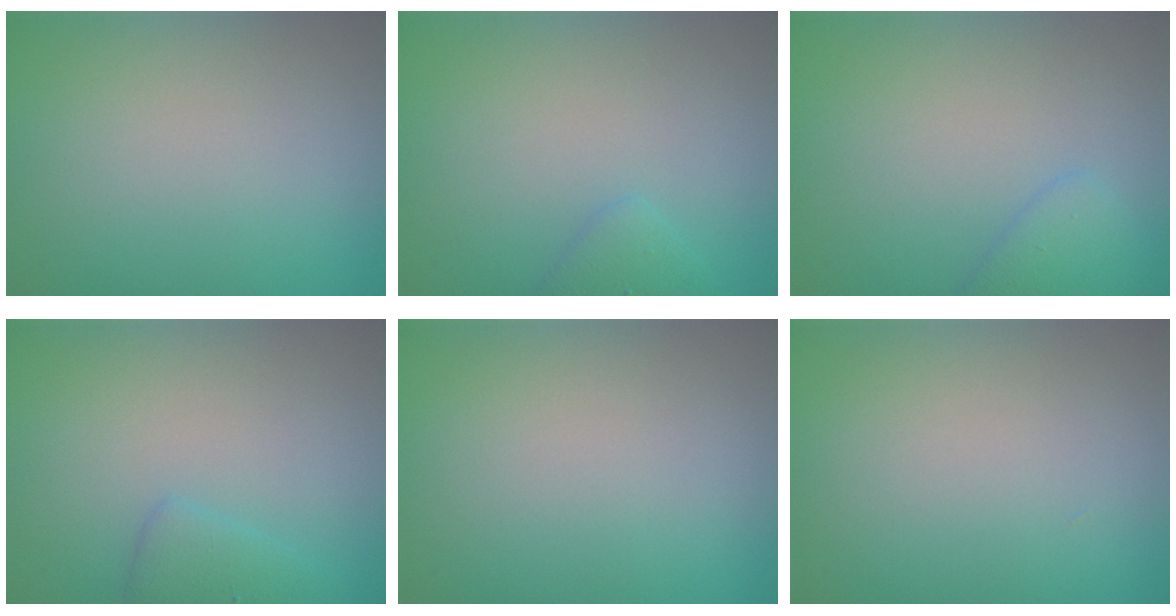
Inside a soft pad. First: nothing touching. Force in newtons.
{"total": 1.5, "press": 1.5, "slide": 0.0}
{"total": 1.9, "press": 1.9, "slide": 0.1}
{"total": 1.9, "press": 1.9, "slide": 0.0}
{"total": 0.0}
{"total": 0.0}